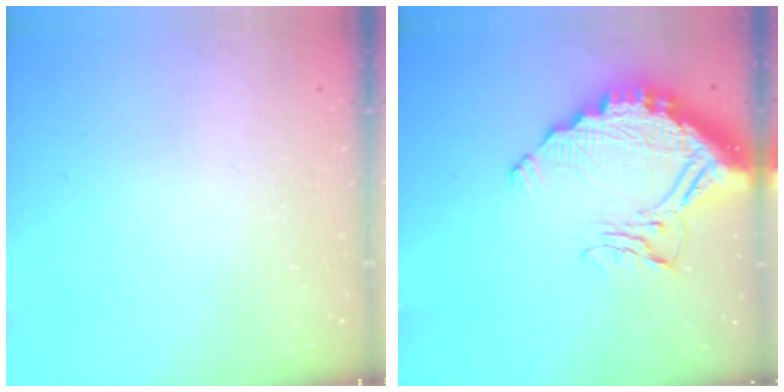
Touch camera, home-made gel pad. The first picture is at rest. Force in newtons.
{"total": 16.3, "press": 16.3, "slide": 1.0}